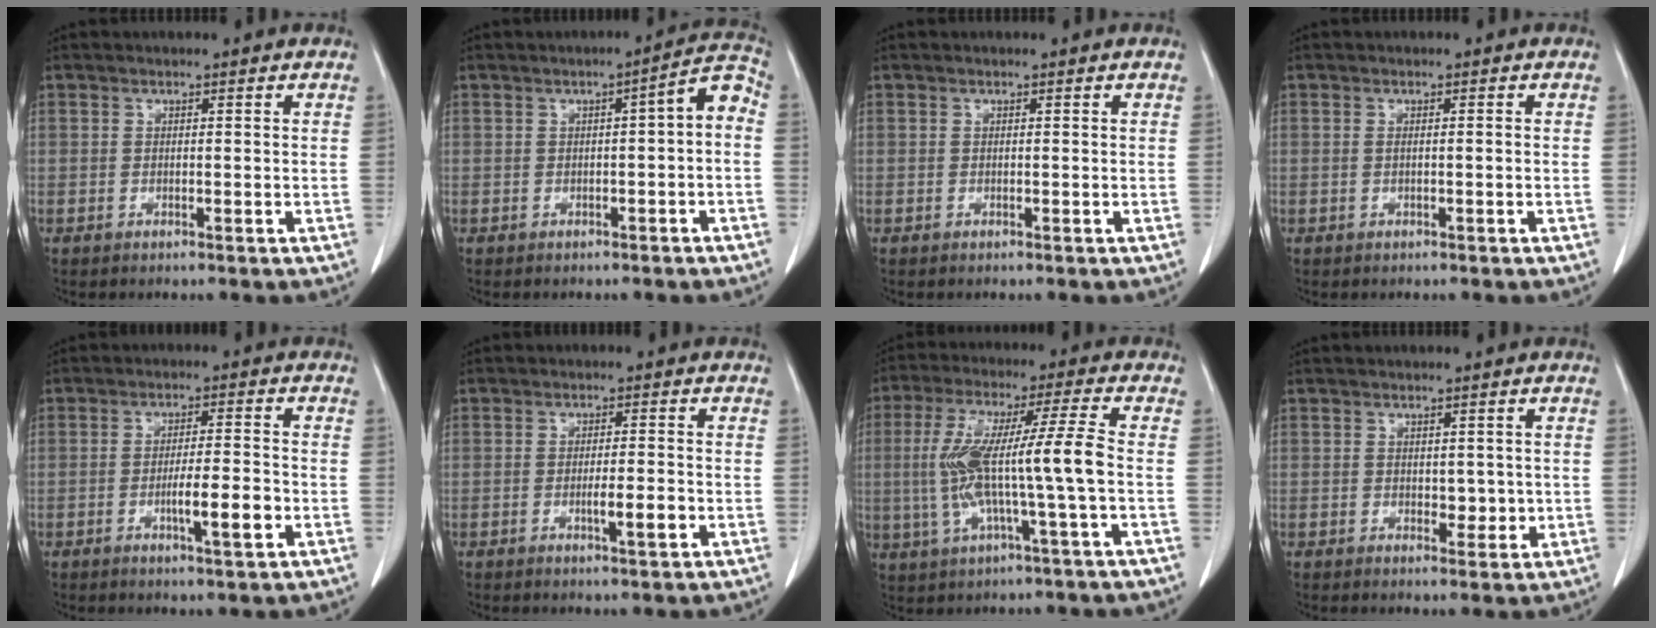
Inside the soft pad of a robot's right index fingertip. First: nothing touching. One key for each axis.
{"total": 4.7, "fx": -0.6, "fy": 0.7, "fz": 4.6, "tx": -0.054, "ty": 0.021, "tz": -0.011}
{"total": 0.0}
{"total": 0.8, "fx": -0.1, "fy": 0.0, "fz": 0.8, "tx": -0.015, "ty": 0.000, "tz": 0.002}
{"total": 6.0, "fx": -2.0, "fy": 0.5, "fz": 5.7, "tx": -0.092, "ty": -0.005, "tz": -0.031}
{"total": 3.7, "fx": -1.2, "fy": 0.3, "fz": 3.5, "tx": -0.056, "ty": -0.003, "tz": -0.017}
{"total": 12.4, "fx": -1.1, "fy": -0.4, "fz": 12.4, "tx": -0.250, "ty": 0.017, "tz": -0.022}
{"total": 2.6, "fx": 0.0, "fy": 1.6, "fz": 2.0, "tx": -0.021, "ty": -0.003, "tz": 0.006}